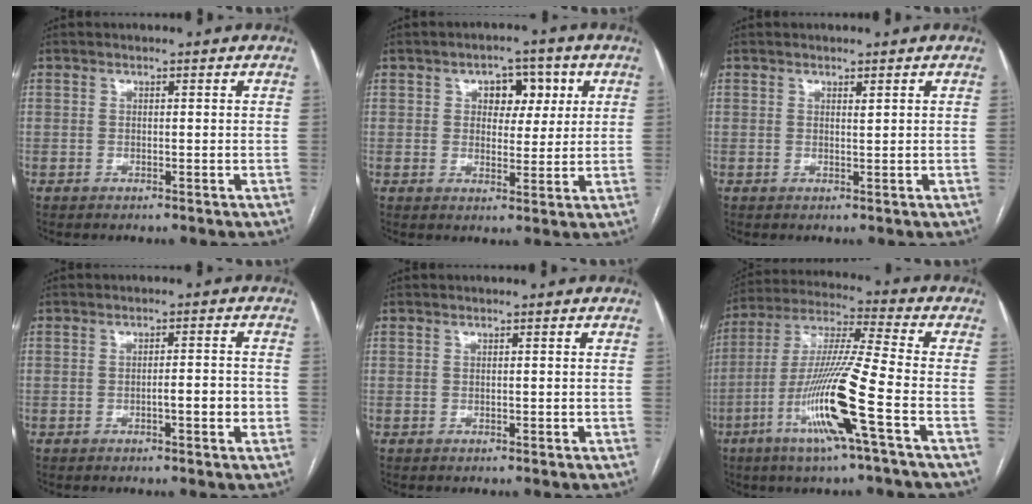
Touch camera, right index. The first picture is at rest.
{"total": 5.9, "force": [2.0, 3.8, 4.1], "torque": [-0.048, 0.016, 0.029]}
{"total": 0.5, "force": [0.3, 0.0, 0.4], "torque": [-0.007, -0.003, 0.005]}
{"total": 3.5, "force": [-1.1, 0.6, 3.3], "torque": [-0.047, 0.003, -0.015]}
{"total": 0.0}
{"total": 15.6, "force": [-6.1, -1.0, 14.3], "torque": [-0.287, -0.013, -0.120]}